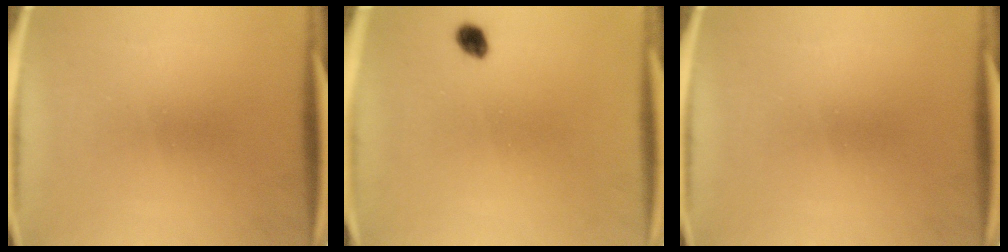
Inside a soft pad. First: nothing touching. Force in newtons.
{"total": 1.9}
{"total": 0.0}